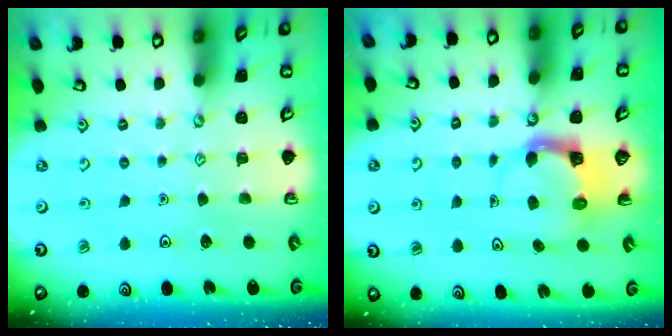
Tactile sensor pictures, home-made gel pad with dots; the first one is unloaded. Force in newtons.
{"total": 4.0, "press": 4.0, "slide": 0.4}